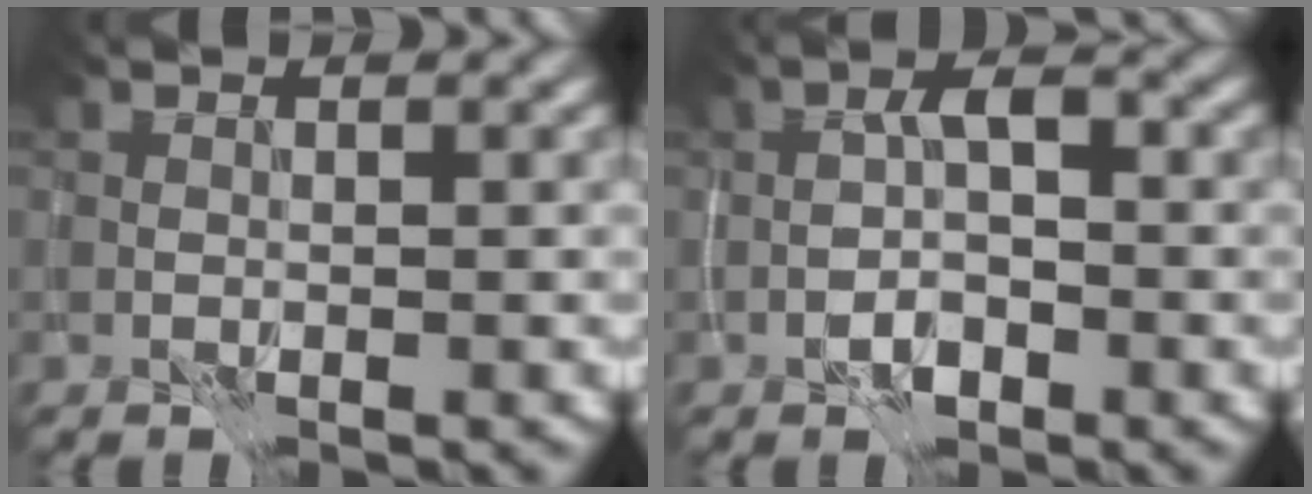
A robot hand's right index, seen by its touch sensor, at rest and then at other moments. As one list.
[{"total": 2.3, "force": [-0.9, 1.1, 1.8], "torque": [-0.036, 0.006, -0.022]}]